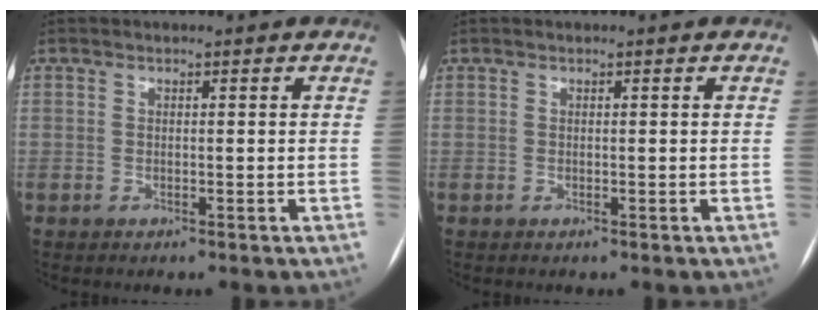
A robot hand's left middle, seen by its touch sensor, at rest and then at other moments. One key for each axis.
{"total": 0.0}